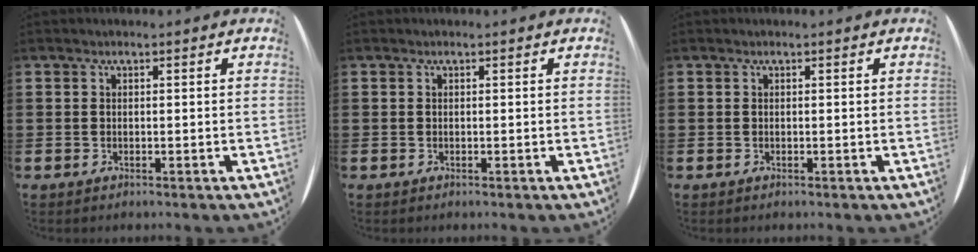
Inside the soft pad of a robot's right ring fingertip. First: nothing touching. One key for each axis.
{"total": 0.0}
{"total": 0.0}